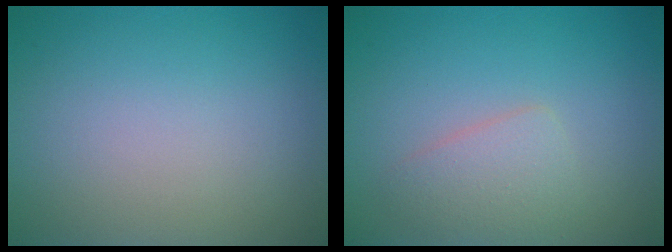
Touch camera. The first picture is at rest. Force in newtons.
{"total": 2.4, "press": 2.4, "slide": 0.1}